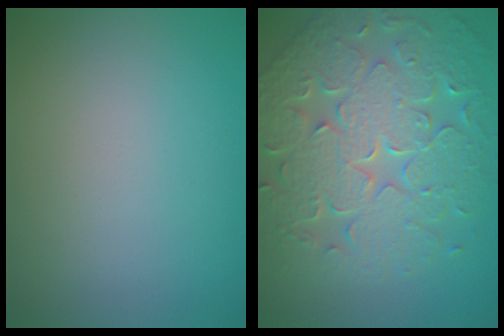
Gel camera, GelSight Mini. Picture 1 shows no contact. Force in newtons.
{"total": 9.3, "press": 6.8, "slide": 6.3}